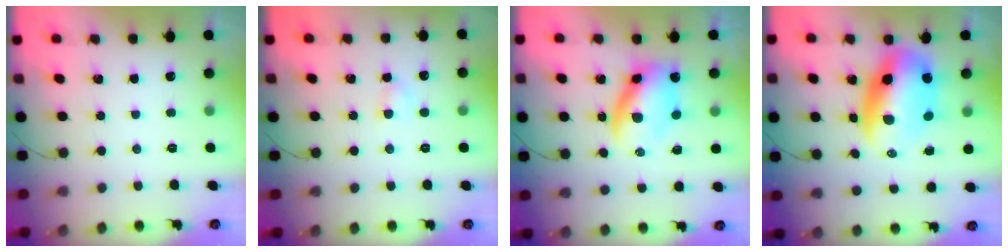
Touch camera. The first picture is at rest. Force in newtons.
{"total": 3.1, "press": 2.9, "slide": 1.1}
{"total": 7.6, "press": 7.6, "slide": 1.0}
{"total": 13.4, "press": 13.0, "slide": 3.1}